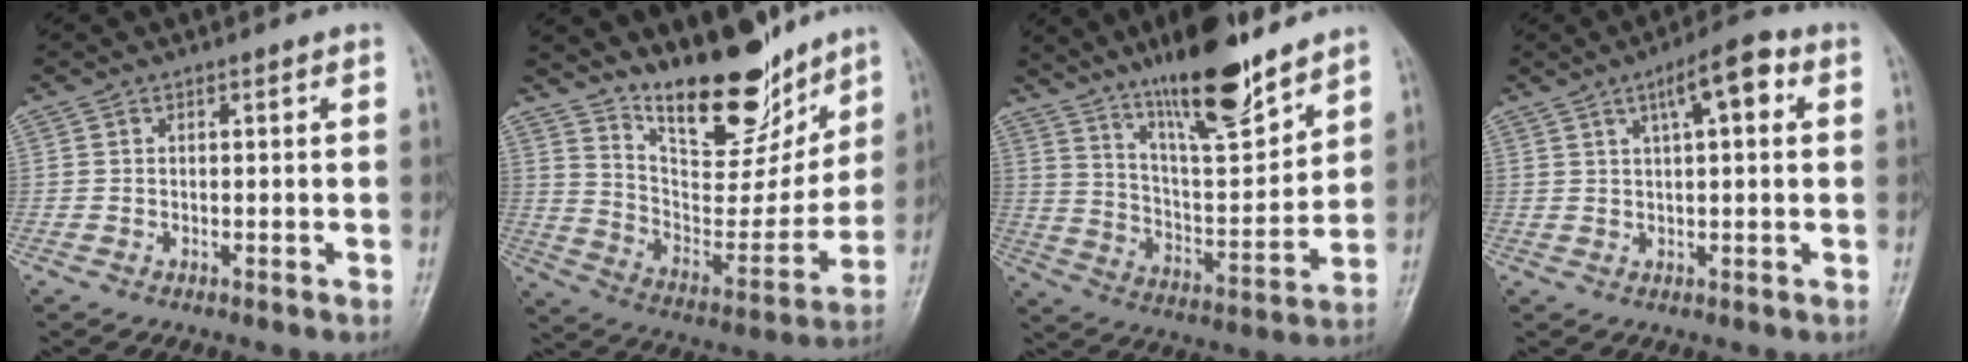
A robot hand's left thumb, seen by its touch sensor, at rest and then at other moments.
{"total": 19.2, "force": [14.8, 6.9, 10.0], "torque": [-0.103, -0.102, 0.251]}
{"total": 18.7, "force": [13.7, 4.6, 11.9], "torque": [-0.162, -0.083, 0.235]}
{"total": 7.8, "force": [3.0, 2.5, 6.8], "torque": [-0.098, 0.012, 0.042]}